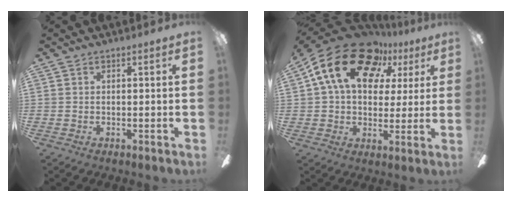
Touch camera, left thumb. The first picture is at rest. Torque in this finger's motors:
{"motor_torque": [0.27, 1.09, 1.69, -1.08, 0.38]}